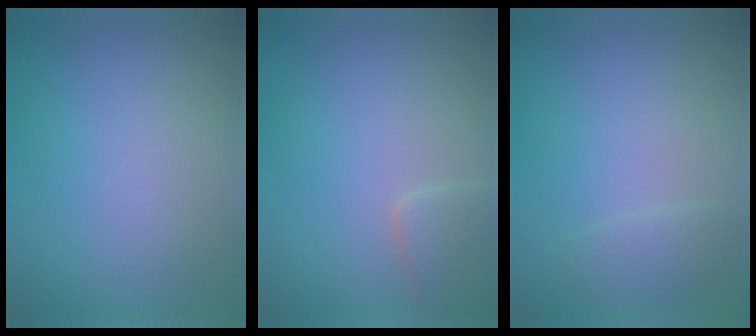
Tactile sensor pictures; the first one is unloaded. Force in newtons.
{"total": 2.1, "press": 2.0, "slide": 0.2}
{"total": 1.4, "press": 1.4, "slide": 0.1}